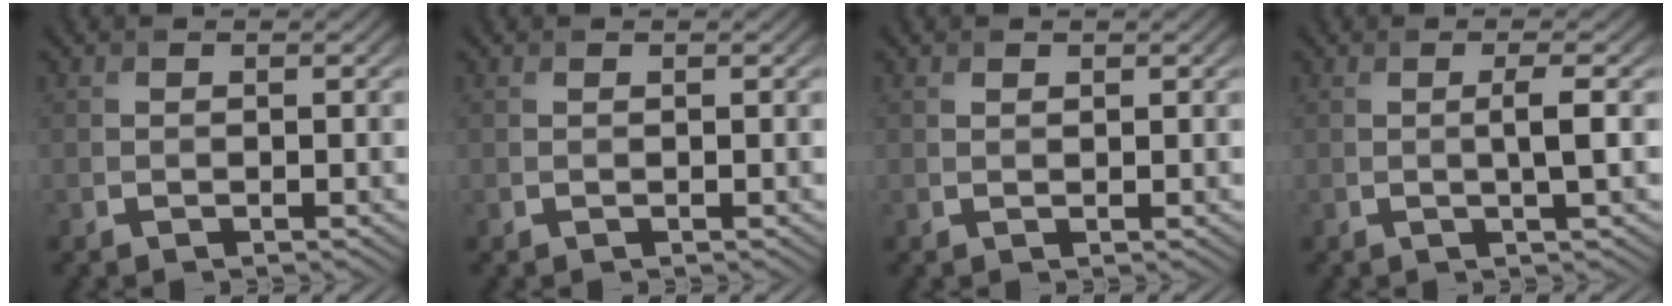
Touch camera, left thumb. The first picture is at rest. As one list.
[{"total": 0.0}, {"total": 0.6, "force": [0.5, 0.2, 0.2], "torque": [-0.004, -0.001, 0.012]}, {"total": 2.3, "force": [0.0, 0.2, 2.3], "torque": [-0.043, 0.003, -0.005]}]